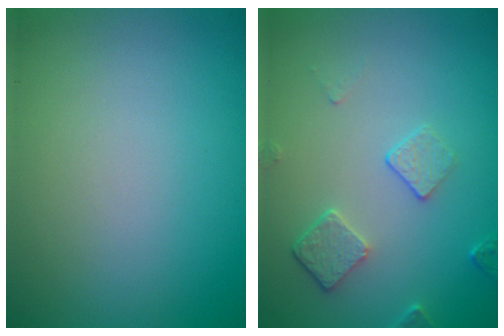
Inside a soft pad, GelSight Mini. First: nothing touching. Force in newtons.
{"total": 2.3, "press": 1.6, "slide": 1.6}